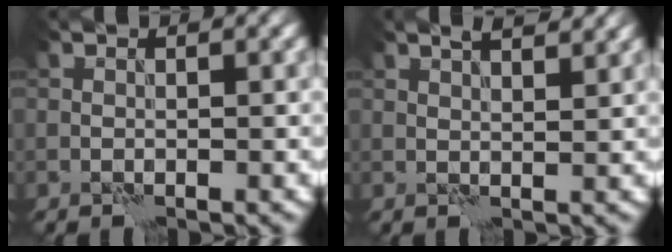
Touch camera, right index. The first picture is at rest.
{"total": 3.8, "force": [2.8, 1.1, 2.4], "torque": [-0.027, 0.018, 0.021]}